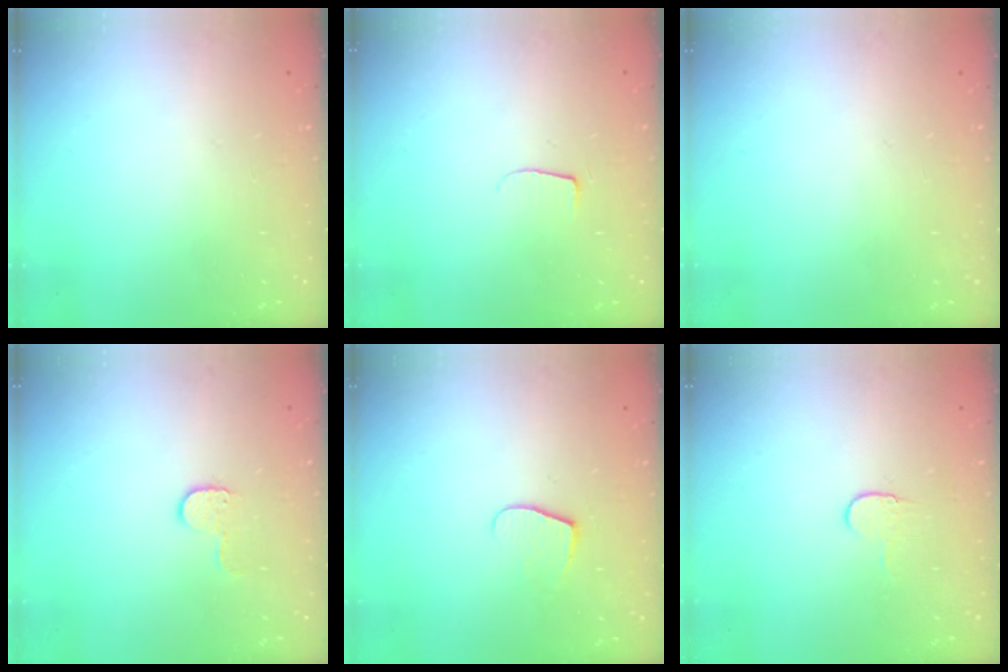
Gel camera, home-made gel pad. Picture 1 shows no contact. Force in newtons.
{"total": 5.1, "press": 5.0, "slide": 0.6}
{"total": 0.0}
{"total": 5.1, "press": 5.0, "slide": 0.5}
{"total": 5.4, "press": 5.4, "slide": 0.5}
{"total": 5.0, "press": 4.9, "slide": 0.4}